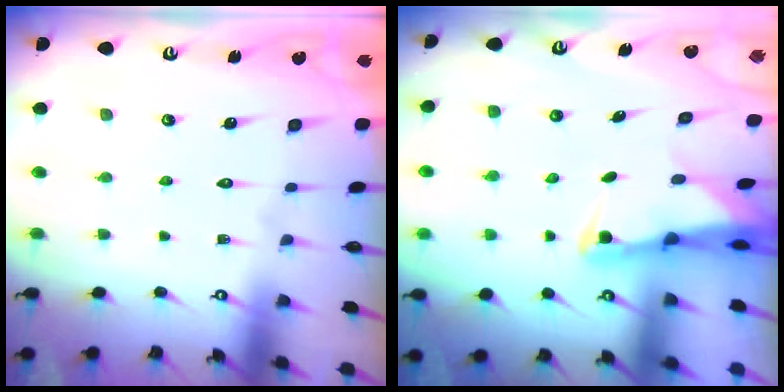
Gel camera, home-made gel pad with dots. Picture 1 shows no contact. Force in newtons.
{"total": 2.5, "press": 2.5, "slide": 0.5}